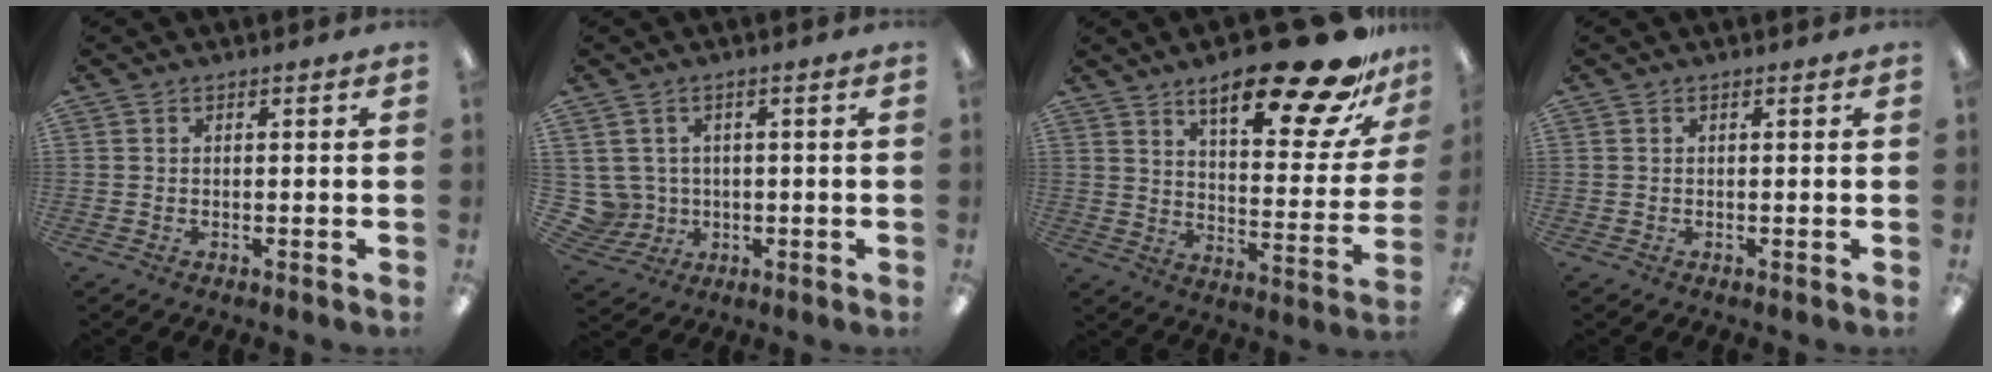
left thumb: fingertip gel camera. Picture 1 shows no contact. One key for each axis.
{"total": 5.6, "fx": 0.9, "fy": 5.4, "fz": 0.8, "tx": -0.039, "ty": -0.001, "tz": 0.022}
{"total": 24.3, "fx": 16.8, "fy": 6.8, "fz": 16.2, "tx": -0.227, "ty": -0.112, "tz": 0.267}
{"total": 0.0}